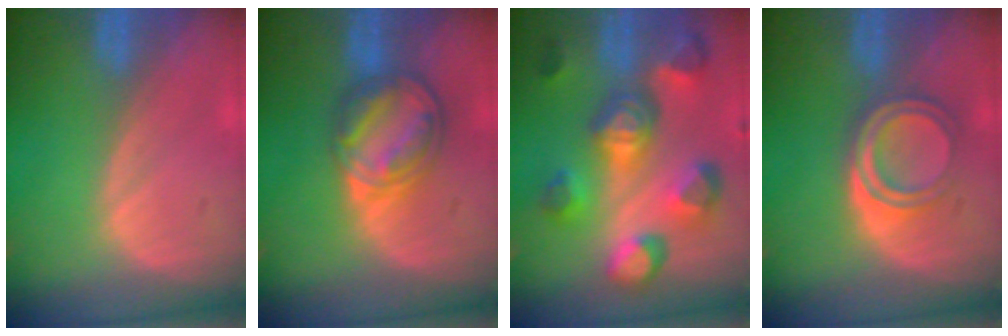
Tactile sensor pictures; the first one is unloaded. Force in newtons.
{"total": 7.7, "press": 6.8, "slide": 3.6}
{"total": 11.1, "press": 10.0, "slide": 4.8}
{"total": 4.7, "press": 4.6, "slide": 0.9}